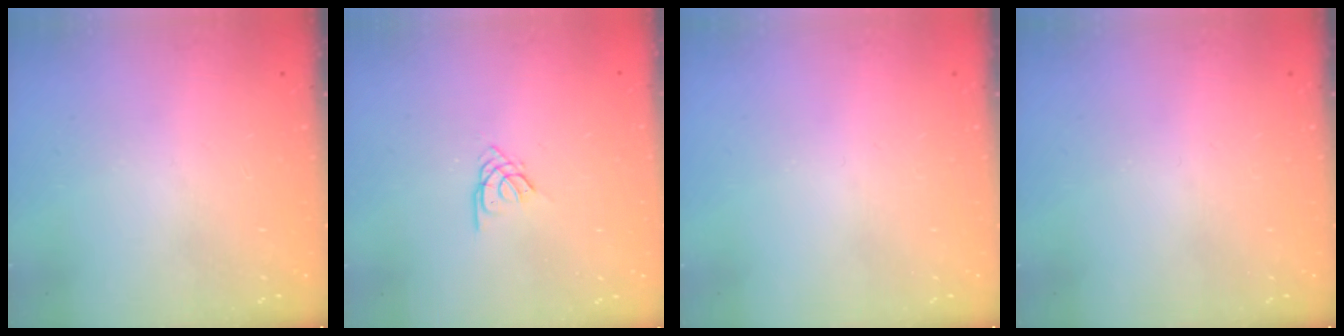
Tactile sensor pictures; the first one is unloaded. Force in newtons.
{"total": 2.5, "press": 2.4, "slide": 0.5}
{"total": 0.0}
{"total": 0.0}